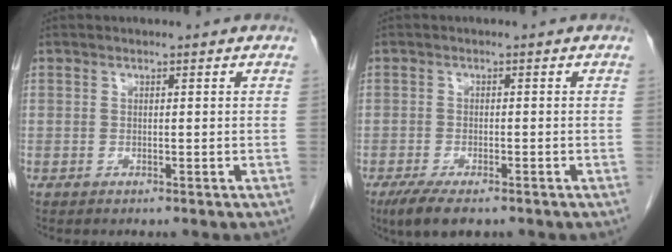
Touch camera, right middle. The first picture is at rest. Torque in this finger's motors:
{"motor_torque": [0.98, -0.56, 0.38, 0.03]}